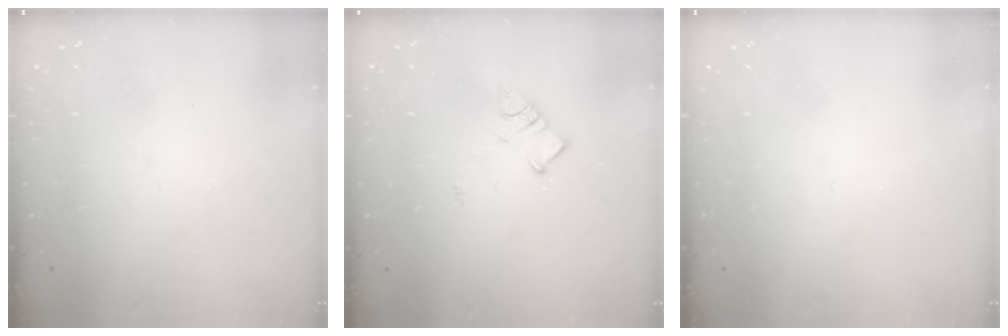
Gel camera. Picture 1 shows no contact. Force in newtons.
{"total": 3.6, "press": 3.5, "slide": 0.4}
{"total": 0.0}